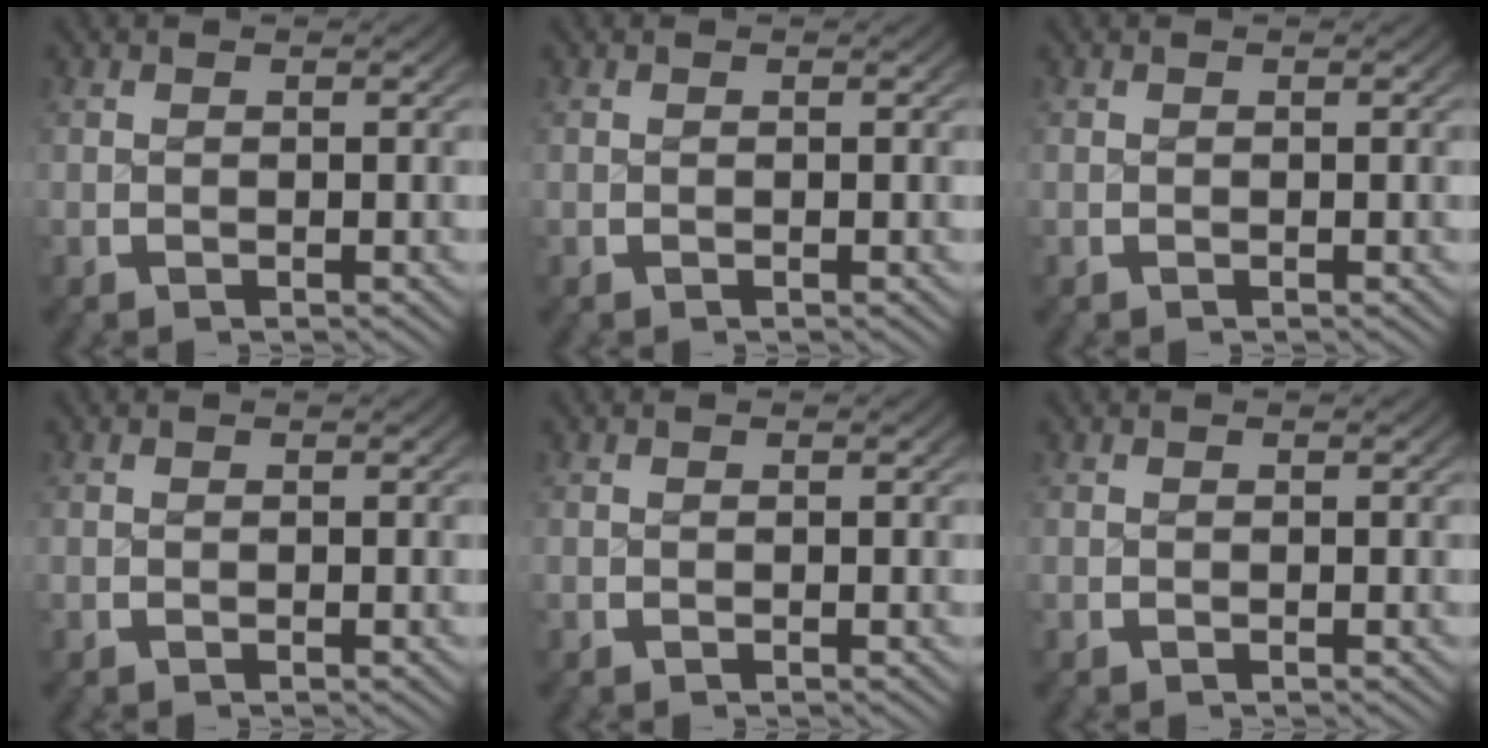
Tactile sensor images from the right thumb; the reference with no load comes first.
{"total": 0.0}
{"total": 0.0}
{"total": 0.0}
{"total": 0.0}
{"total": 0.0}